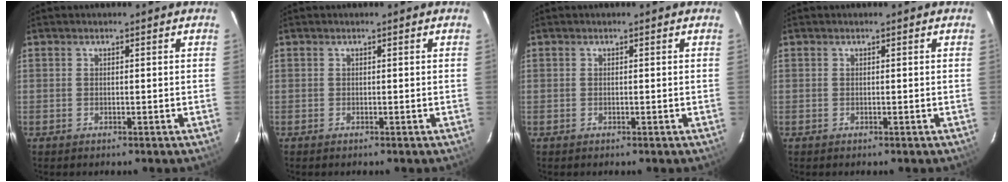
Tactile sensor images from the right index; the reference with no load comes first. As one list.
[{"total": 0.0}, {"total": 0.0}, {"total": 0.0}]